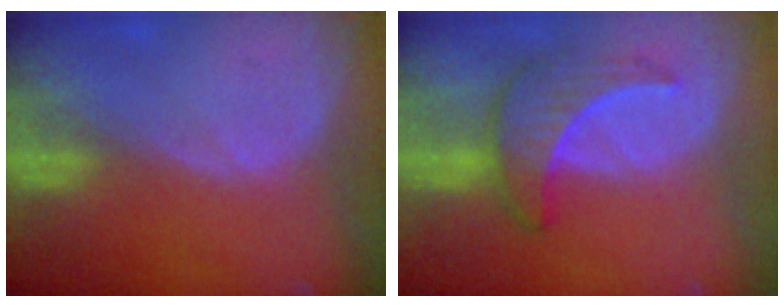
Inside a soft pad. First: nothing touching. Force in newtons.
{"total": 6.5, "press": 6.4, "slide": 1.1}